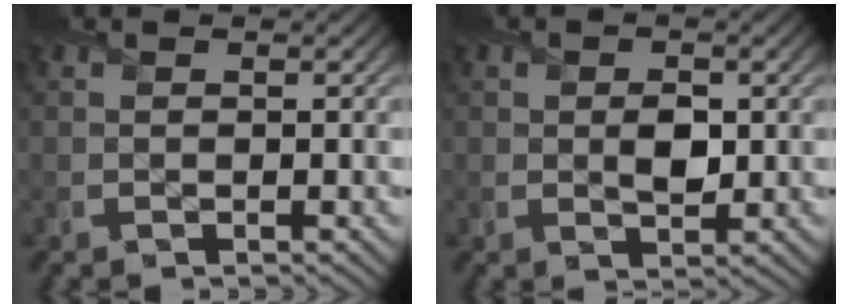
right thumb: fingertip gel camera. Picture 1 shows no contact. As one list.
[{"total": 2.6, "force": [0.1, 1.7, 2.0], "torque": [-0.030, -0.009, 0.004]}]